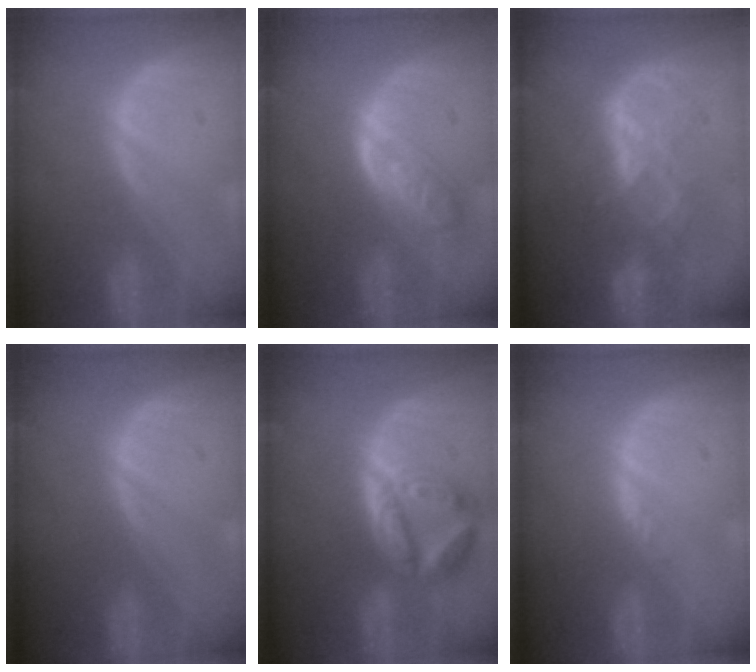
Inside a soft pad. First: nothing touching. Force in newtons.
{"total": 6.3, "press": 5.7, "slide": 2.7}
{"total": 6.6, "press": 6.6, "slide": 0.3}
{"total": 0.0}
{"total": 8.2, "press": 7.3, "slide": 3.8}
{"total": 0.8, "press": 0.8, "slide": 0.1}